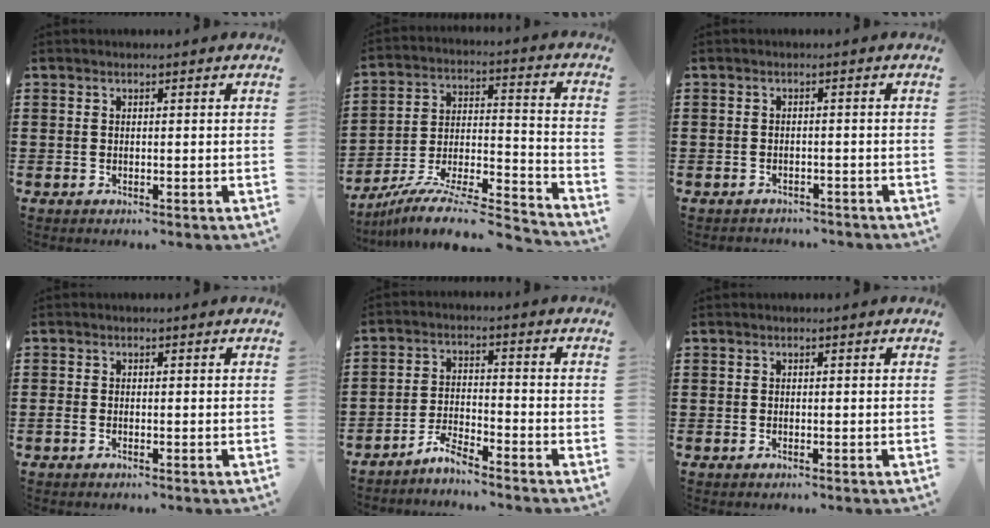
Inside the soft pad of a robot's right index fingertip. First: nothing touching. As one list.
[{"total": 9.0, "force": [-8.1, 1.2, 3.8], "torque": [-0.057, 0.010, -0.158]}, {"total": 1.5, "force": [-1.4, 0.4, -0.2], "torque": [-0.003, 0.003, -0.034]}, {"total": 0.7, "force": [-0.6, 0.2, 0.3], "torque": [-0.009, -0.003, -0.011]}, {"total": 3.9, "force": [-3.8, 0.1, 0.8], "torque": [-0.027, 0.004, -0.079]}, {"total": 0.0}]